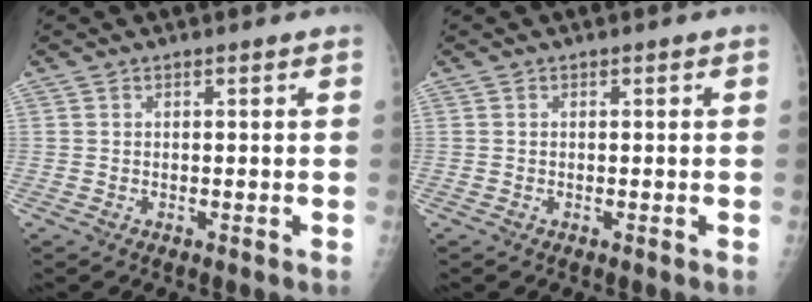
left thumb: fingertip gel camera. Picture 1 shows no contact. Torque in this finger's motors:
{"motor_torque": [0.10, -0.08, -0.01, -0.04, 0.00]}